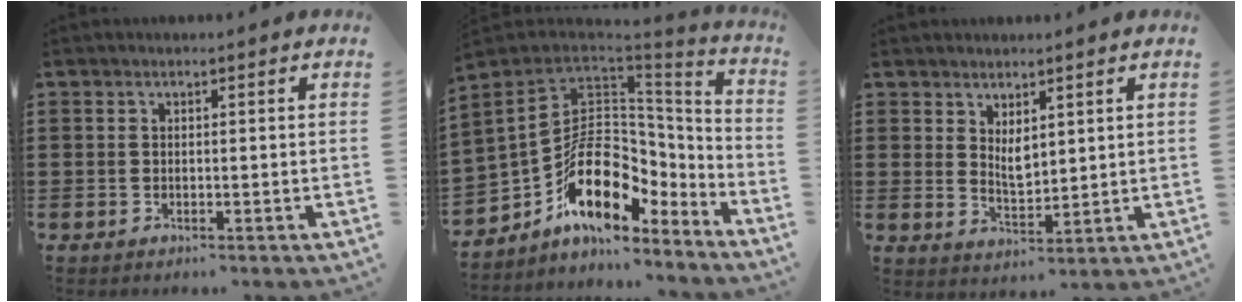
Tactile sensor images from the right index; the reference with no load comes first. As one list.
[{"total": 14.0, "force": [-4.1, 9.2, 9.7], "torque": [-0.187, -0.004, -0.076]}, {"total": 3.0, "force": [1.9, 1.3, 2.0], "torque": [-0.034, -0.007, 0.033]}]